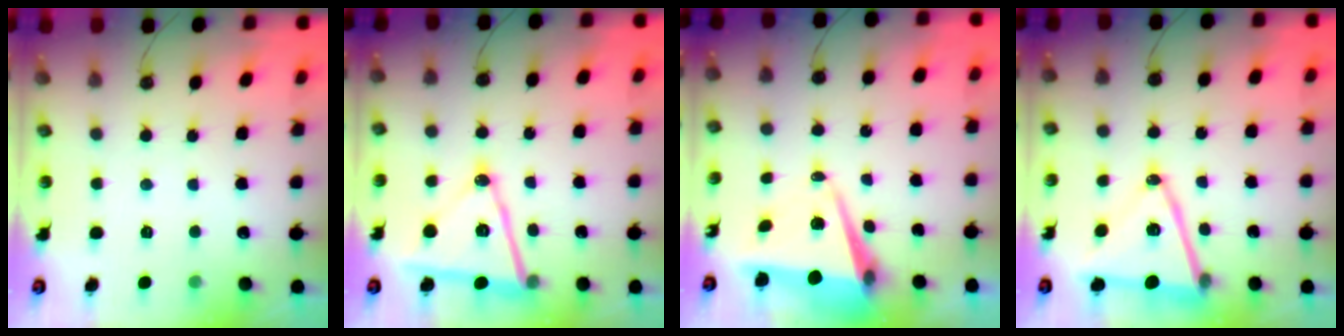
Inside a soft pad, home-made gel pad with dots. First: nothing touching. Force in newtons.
{"total": 14.6, "press": 14.1, "slide": 3.8}
{"total": 8.9, "press": 8.3, "slide": 3.3}
{"total": 15.4, "press": 14.9, "slide": 3.9}